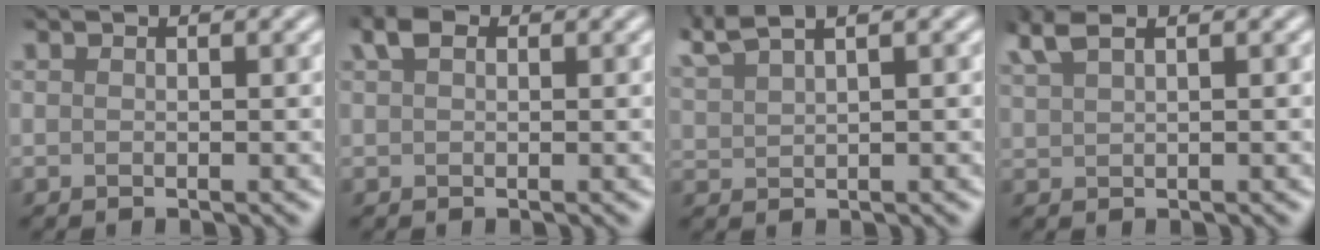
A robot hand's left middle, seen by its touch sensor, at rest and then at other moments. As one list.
[{"total": 1.0, "force": [-0.2, -0.7, -0.6], "torque": [-0.018, -0.012, 0.031]}, {"total": 3.0, "force": [2.8, -0.6, 0.9], "torque": [-0.050, 0.005, 0.076]}, {"total": 1.3, "force": [1.2, -0.5, 0.3], "torque": [-0.032, 0.001, 0.050]}]